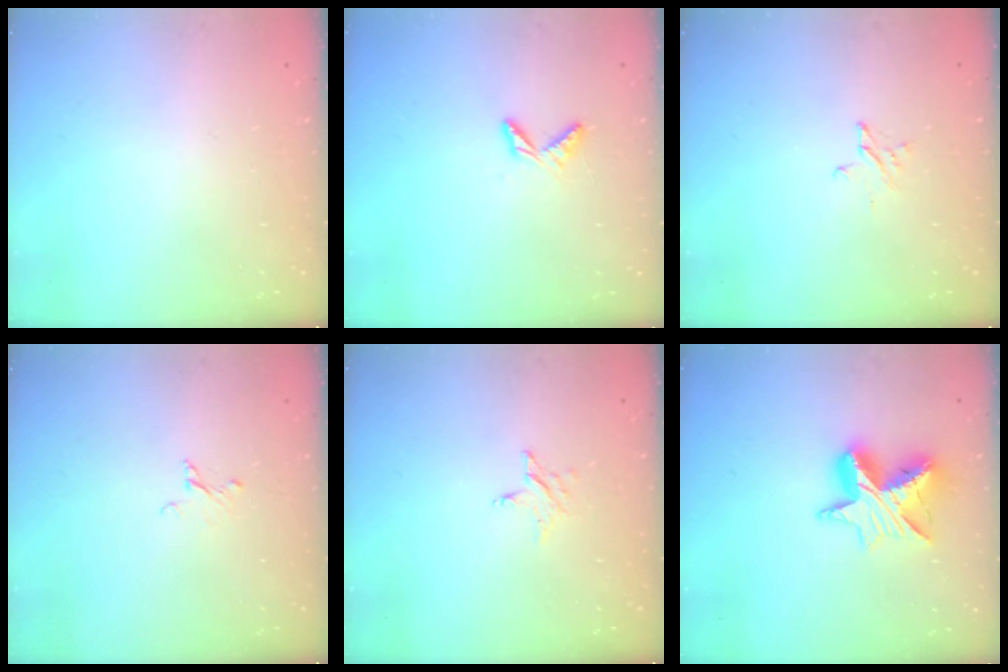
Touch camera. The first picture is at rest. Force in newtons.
{"total": 4.7, "press": 4.7, "slide": 0.4}
{"total": 2.1, "press": 2.1, "slide": 0.2}
{"total": 2.1, "press": 2.1, "slide": 0.1}
{"total": 3.0, "press": 3.0, "slide": 0.3}
{"total": 11.7, "press": 11.7, "slide": 0.9}